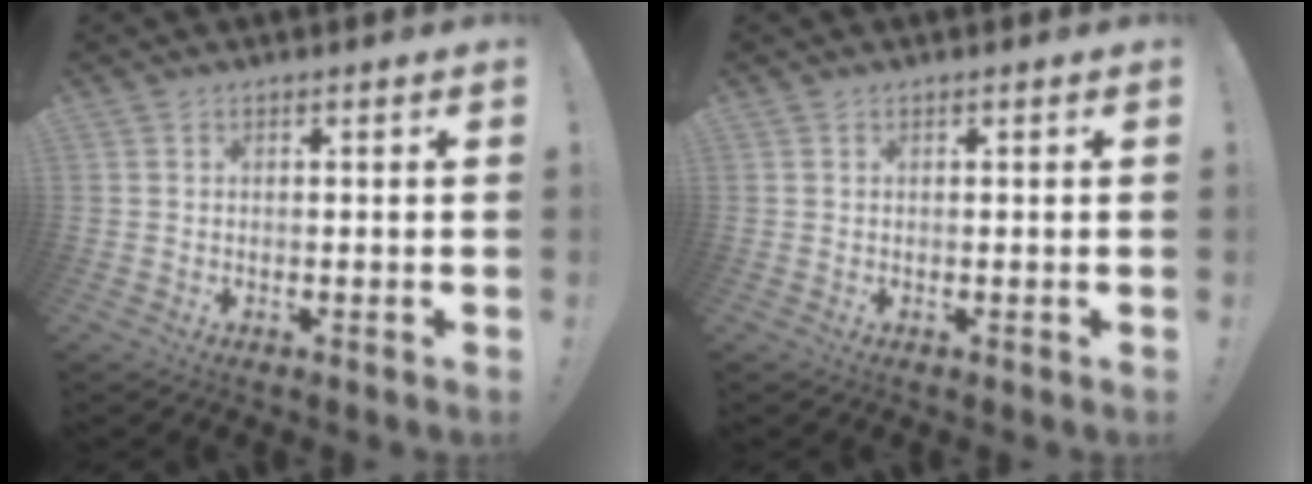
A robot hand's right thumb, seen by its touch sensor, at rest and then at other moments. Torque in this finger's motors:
{"motor_torque": [-0.44, -0.16, -0.10, -0.18, 0.12]}